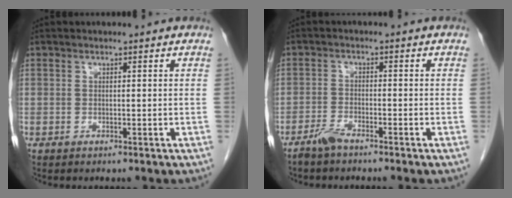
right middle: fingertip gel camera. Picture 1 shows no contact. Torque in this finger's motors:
{"motor_torque": [-0.36, -0.09, 0.07, 0.00]}